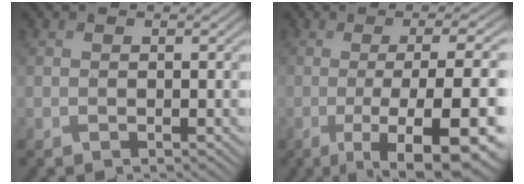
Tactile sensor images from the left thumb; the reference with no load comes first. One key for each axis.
{"total": 14.9, "fx": -3.3, "fy": 4.3, "fz": 13.9, "tx": -0.184, "ty": -0.004, "tz": -0.039}